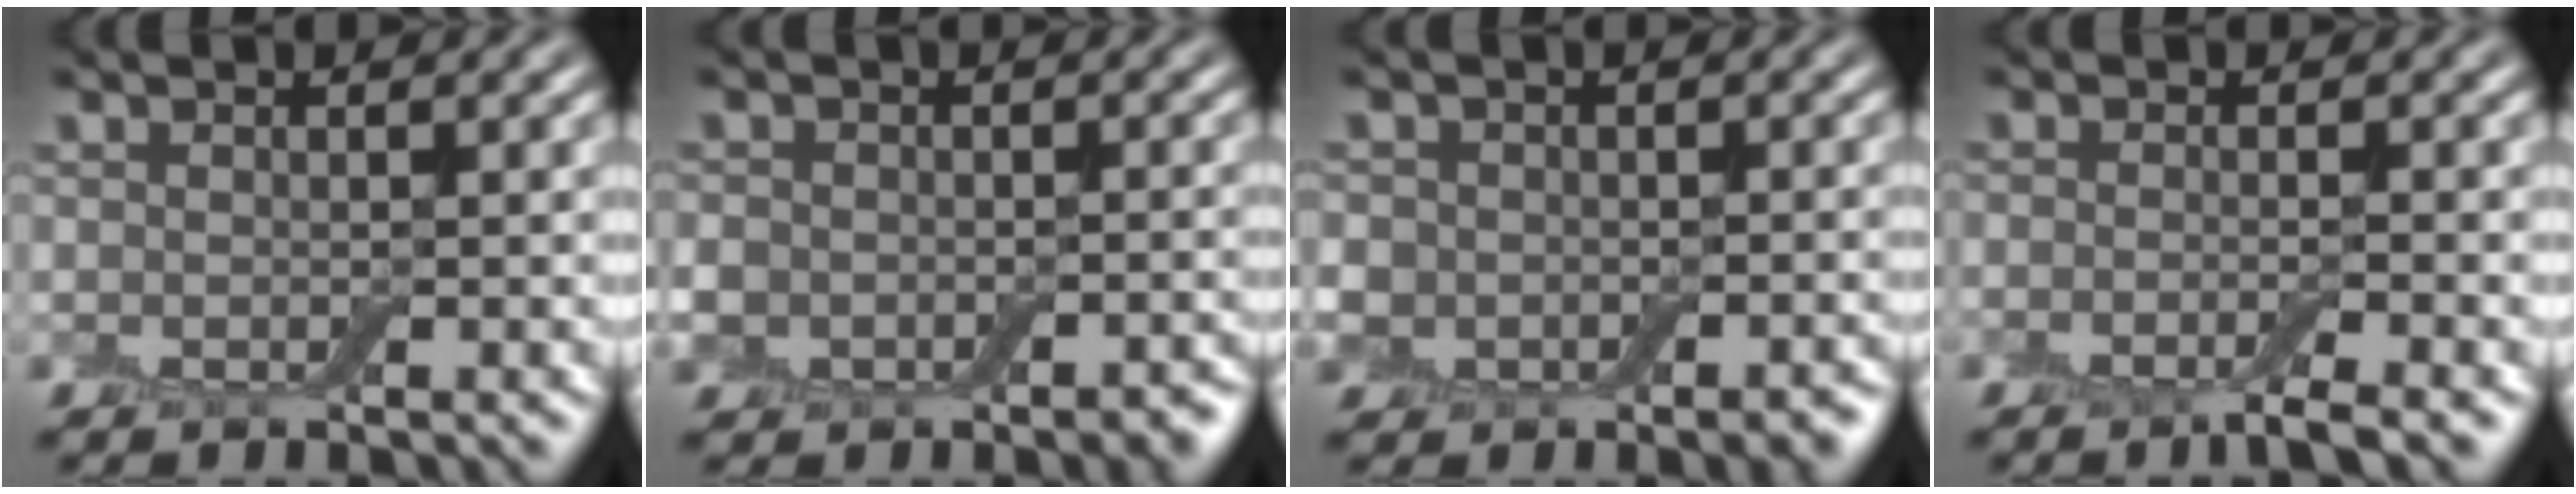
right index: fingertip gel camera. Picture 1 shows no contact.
{"total": 4.5, "force": [-2.1, 3.4, 2.0], "torque": [-0.026, -0.002, -0.040]}
{"total": 6.6, "force": [-2.4, 5.6, 2.5], "torque": [-0.029, -0.012, -0.051]}
{"total": 2.6, "force": [-1.6, 0.4, 1.9], "torque": [-0.027, -0.003, -0.039]}